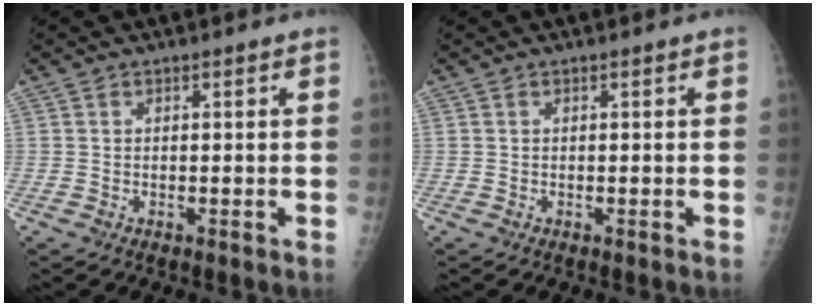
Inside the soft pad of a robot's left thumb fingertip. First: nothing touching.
{"total": 0.0}